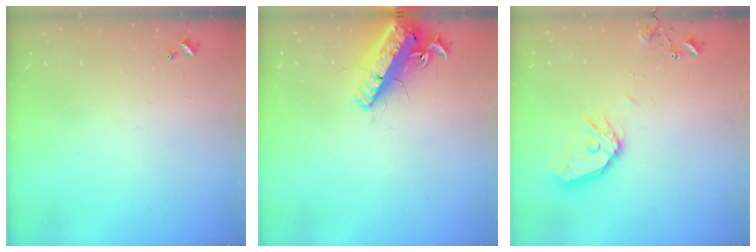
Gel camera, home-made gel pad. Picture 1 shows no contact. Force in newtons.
{"total": 17.1, "press": 16.8, "slide": 3.4}
{"total": 12.8, "press": 12.7, "slide": 1.8}